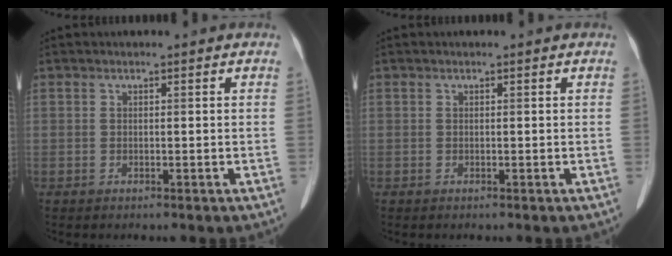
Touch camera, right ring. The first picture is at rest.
{"total": 0.0}